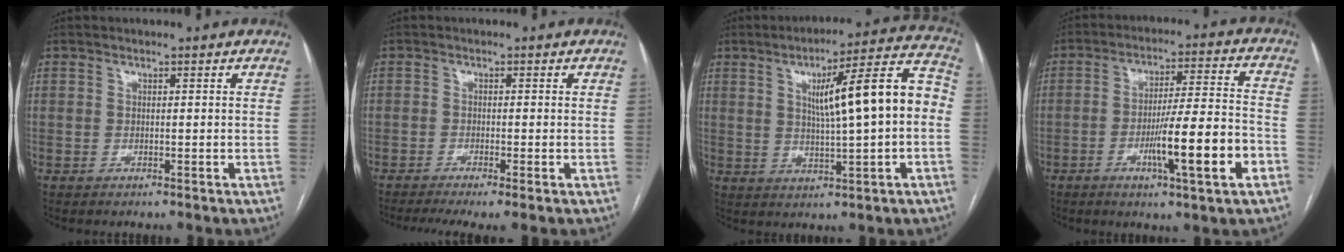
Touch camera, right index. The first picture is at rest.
{"total": 5.9, "force": [-4.2, 0.4, 4.1], "torque": [-0.065, -0.012, -0.069]}
{"total": 14.5, "force": [1.1, 1.2, 14.4], "torque": [-0.208, 0.031, 0.017]}
{"total": 13.2, "force": [-4.9, 0.3, 12.2], "torque": [-0.198, -0.003, -0.076]}